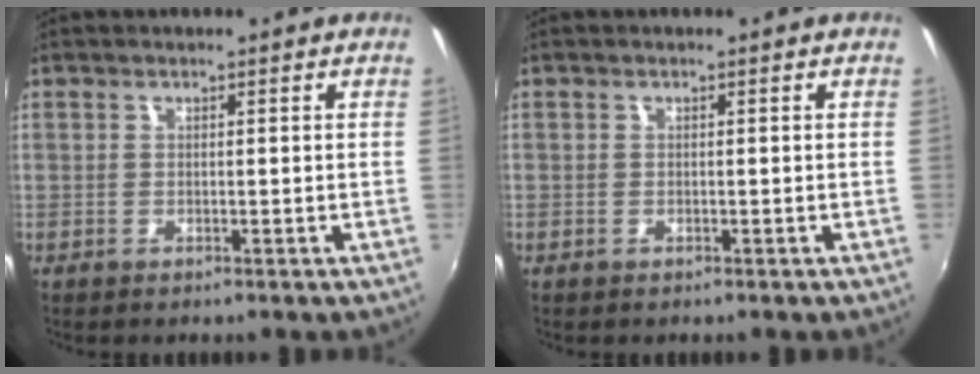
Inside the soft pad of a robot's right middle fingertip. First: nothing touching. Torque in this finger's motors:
{"motor_torque": [0.64, -0.08, 1.05, 0.21]}